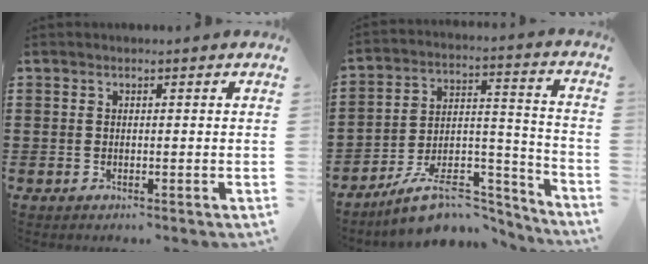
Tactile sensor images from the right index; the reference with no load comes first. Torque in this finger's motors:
{"motor_torque": [-0.84, 0.46, -1.05, -0.21]}